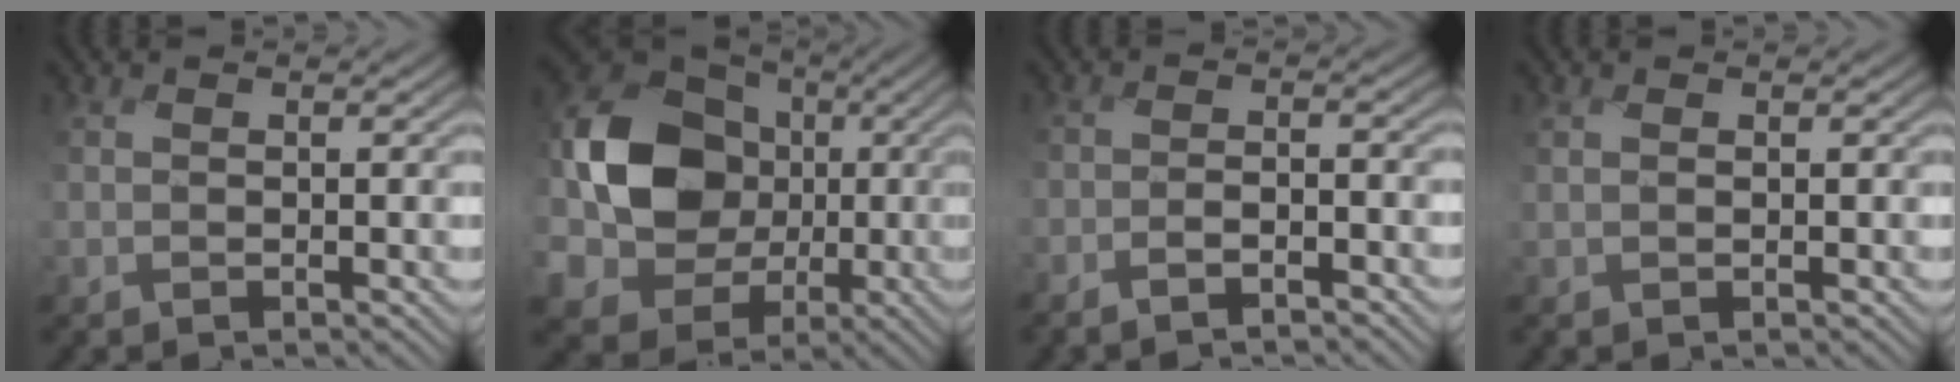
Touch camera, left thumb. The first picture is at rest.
{"total": 15.3, "force": [-0.1, 13.3, 7.6], "torque": [-0.177, -0.010, -0.019]}
{"total": 2.3, "force": [-2.3, 0.1, 0.5], "torque": [-0.006, 0.005, -0.051]}
{"total": 0.9, "force": [0.2, 0.4, 0.7], "torque": [-0.018, 0.002, 0.005]}